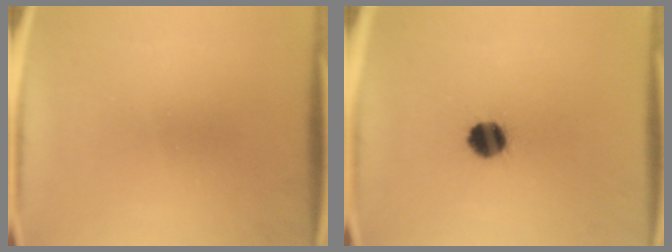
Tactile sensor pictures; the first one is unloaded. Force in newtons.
{"total": 7.0}